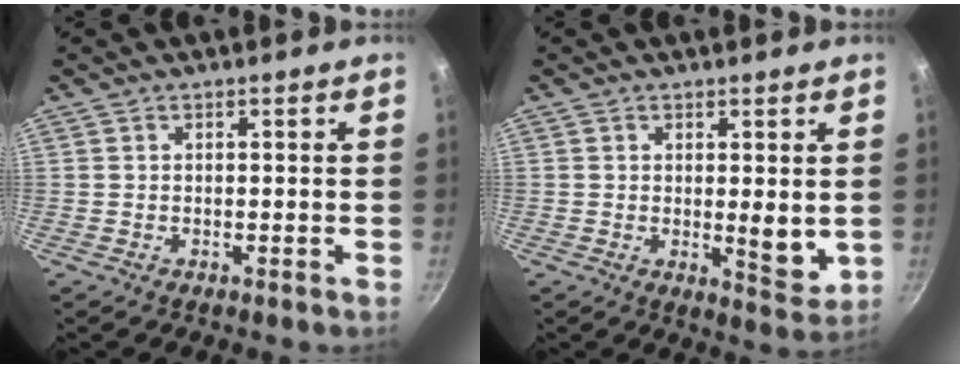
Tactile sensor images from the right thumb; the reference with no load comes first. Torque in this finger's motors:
{"motor_torque": [1.43, 1.29, 1.17, -0.65, 0.34]}